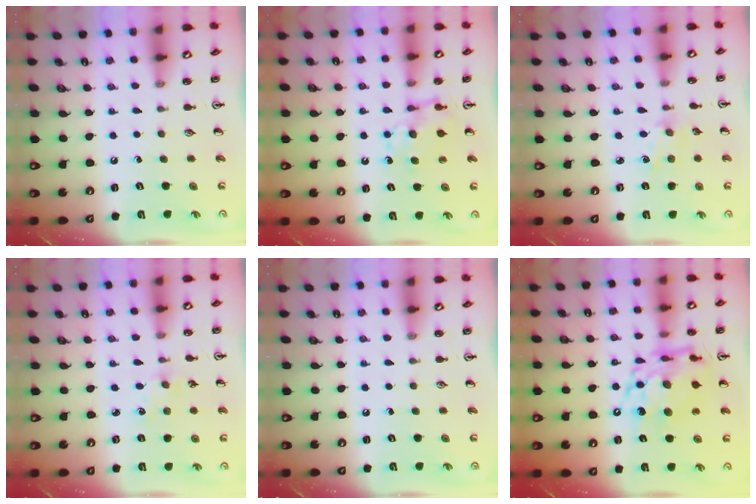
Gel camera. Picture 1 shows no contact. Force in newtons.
{"total": 6.0, "press": 6.0, "slide": 0.5}
{"total": 2.9, "press": 2.8, "slide": 0.4}
{"total": 1.6, "press": 1.6, "slide": 0.3}
{"total": 0.0}
{"total": 13.7, "press": 13.6, "slide": 1.2}